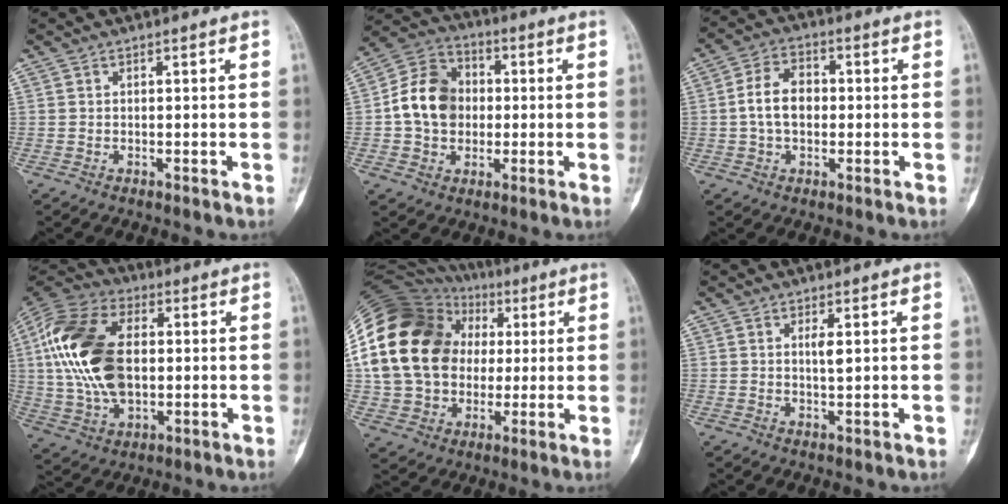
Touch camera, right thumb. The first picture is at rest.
{"total": 12.2, "force": [-0.2, 9.9, 7.1], "torque": [-0.100, 0.028, -0.011]}
{"total": 7.9, "force": [-0.3, 5.4, 5.7], "torque": [-0.093, 0.021, -0.013]}
{"total": 21.2, "force": [1.6, 13.0, 16.7], "torque": [-0.334, 0.009, 0.029]}
{"total": 25.6, "force": [3.0, 20.4, 15.1], "torque": [-0.283, 0.041, 0.062]}
{"total": 2.0, "force": [0.5, 0.5, 1.9], "torque": [-0.032, 0.001, 0.010]}